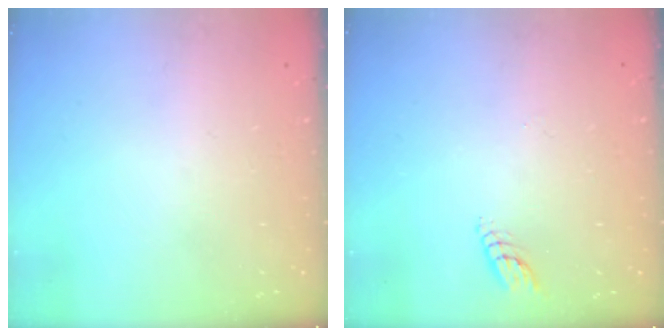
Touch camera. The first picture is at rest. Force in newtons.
{"total": 3.8, "press": 3.8, "slide": 0.3}